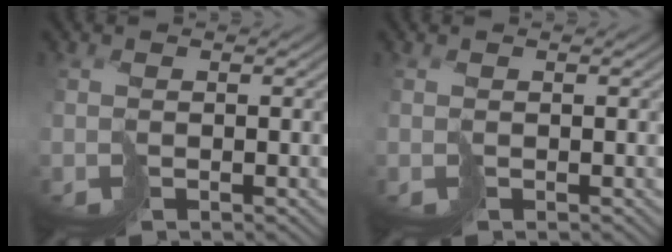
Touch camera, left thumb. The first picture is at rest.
{"total": 0.0}